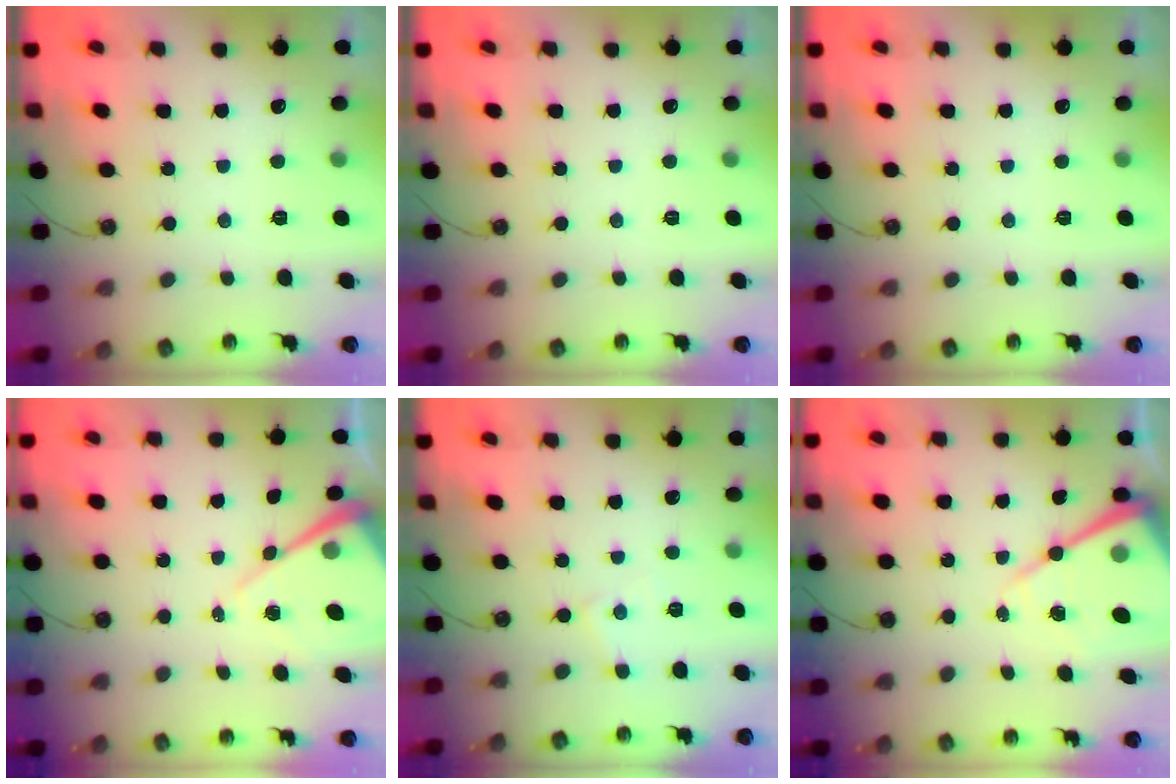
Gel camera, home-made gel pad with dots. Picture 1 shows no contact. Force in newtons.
{"total": 0.0}
{"total": 0.0}
{"total": 10.6, "press": 10.6, "slide": 0.9}
{"total": 4.6, "press": 4.6, "slide": 0.3}
{"total": 15.1, "press": 15.0, "slide": 1.1}